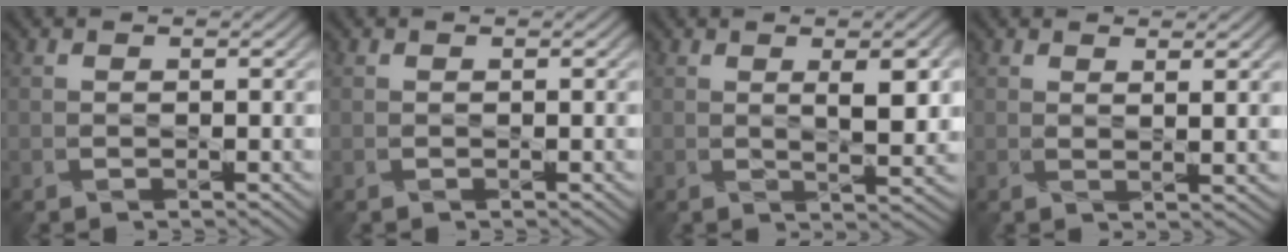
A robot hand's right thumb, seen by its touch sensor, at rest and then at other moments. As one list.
[{"total": 0.0}, {"total": 4.6, "force": [1.1, 1.3, 4.2], "torque": [-0.065, -0.002, 0.030]}, {"total": 2.0, "force": [1.7, 0.1, 1.0], "torque": [-0.020, -0.002, 0.036]}]